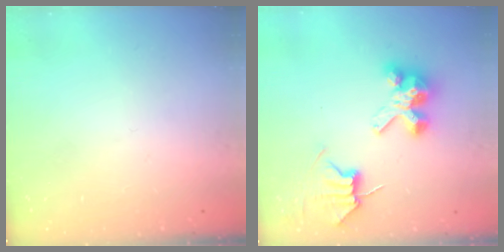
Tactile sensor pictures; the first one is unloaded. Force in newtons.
{"total": 7.2, "press": 7.2, "slide": 0.6}